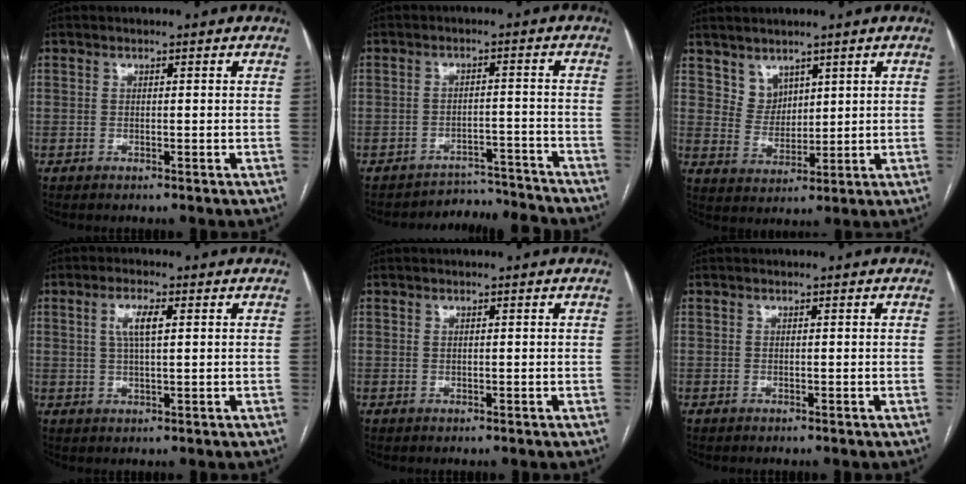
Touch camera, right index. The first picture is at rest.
{"total": 7.8, "force": [-7.7, 0.3, -1.6], "torque": [0.022, 0.021, -0.110]}
{"total": 4.1, "force": [2.9, 2.8, 0.6], "torque": [-0.010, 0.002, 0.064]}
{"total": 4.1, "force": [1.2, 0.8, 3.8], "torque": [-0.077, 0.004, 0.023]}
{"total": 0.0}
{"total": 0.0}